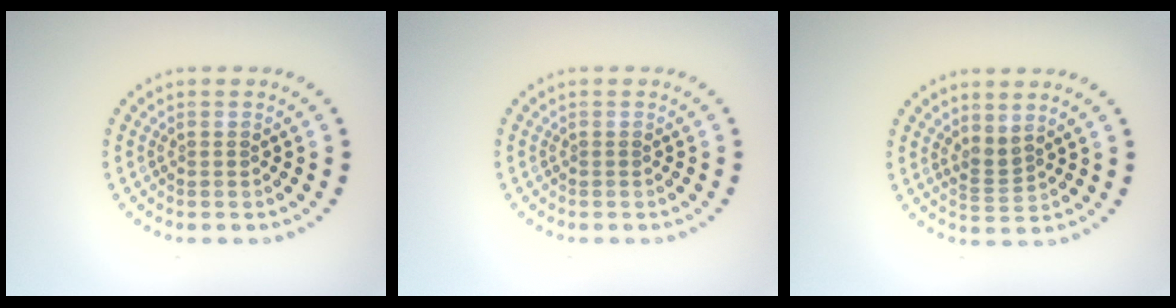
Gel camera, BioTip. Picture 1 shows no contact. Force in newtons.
{"total": 0.0}
{"total": 1.7, "press": 1.2, "slide": 1.2}